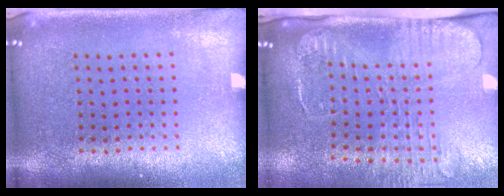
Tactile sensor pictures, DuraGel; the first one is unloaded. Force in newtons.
{"total": 2.6, "press": 2.1, "slide": 1.7}